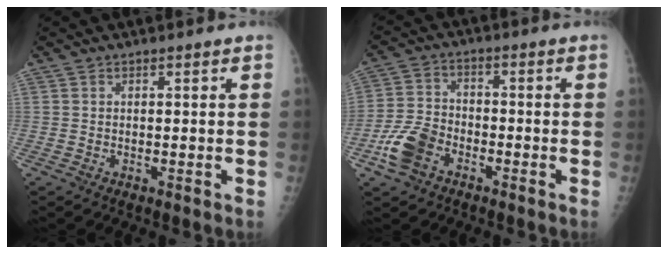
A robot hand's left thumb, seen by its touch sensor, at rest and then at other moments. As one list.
[{"total": 8.6, "force": [-4.3, 5.6, 4.8], "torque": [-0.097, 0.020, -0.083]}]